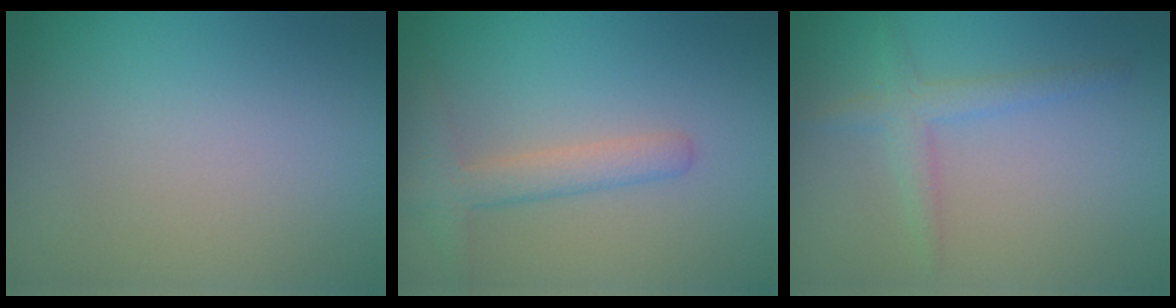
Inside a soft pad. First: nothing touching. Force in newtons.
{"total": 2.7, "press": 2.7, "slide": 0.1}
{"total": 2.1, "press": 2.1, "slide": 0.1}